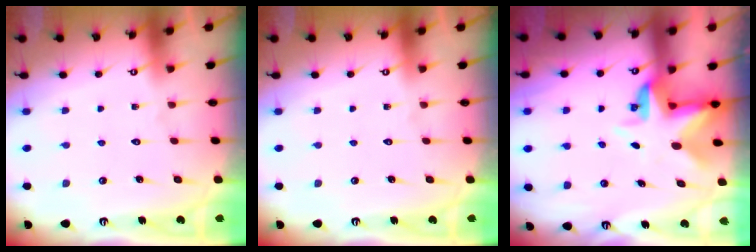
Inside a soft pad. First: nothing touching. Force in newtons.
{"total": 0.0}
{"total": 4.7, "press": 4.6, "slide": 0.6}